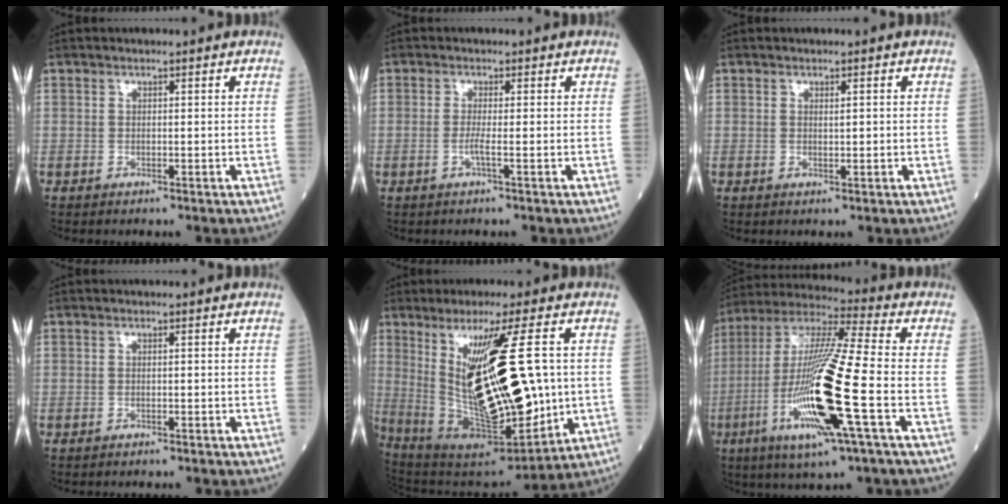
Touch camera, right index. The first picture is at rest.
{"total": 1.4, "force": [-0.6, -0.3, 1.2], "torque": [-0.029, -0.003, -0.014]}
{"total": 0.9, "force": [0.1, 0.2, 0.8], "torque": [-0.019, -0.002, 0.004]}
{"total": 3.0, "force": [-2.6, 0.9, 1.3], "torque": [-0.025, -0.006, -0.029]}
{"total": 23.4, "force": [1.7, 4.9, 22.8], "torque": [-0.421, -0.021, 0.044]}
{"total": 21.2, "force": [-6.0, 0.7, 20.3], "torque": [-0.440, -0.032, -0.120]}